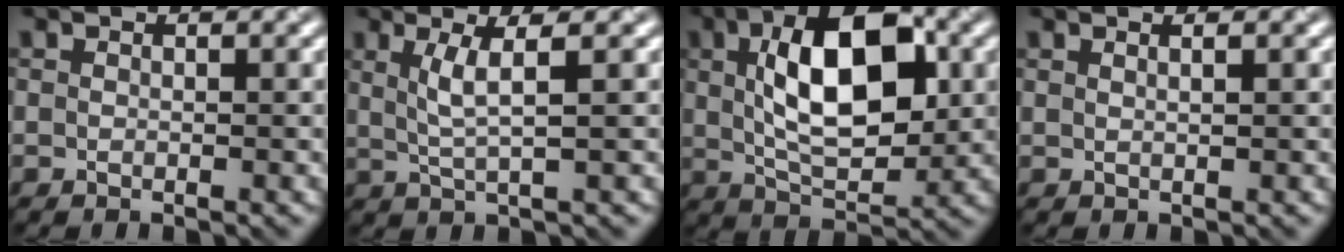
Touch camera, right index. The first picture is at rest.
{"total": 3.4, "force": [1.1, 0.5, 3.2], "torque": [-0.061, -0.002, 0.026]}
{"total": 10.6, "force": [2.1, 4.9, 9.2], "torque": [-0.144, 0.013, 0.030]}
{"total": 1.7, "force": [0.9, 0.7, 1.2], "torque": [-0.002, 0.001, -0.002]}